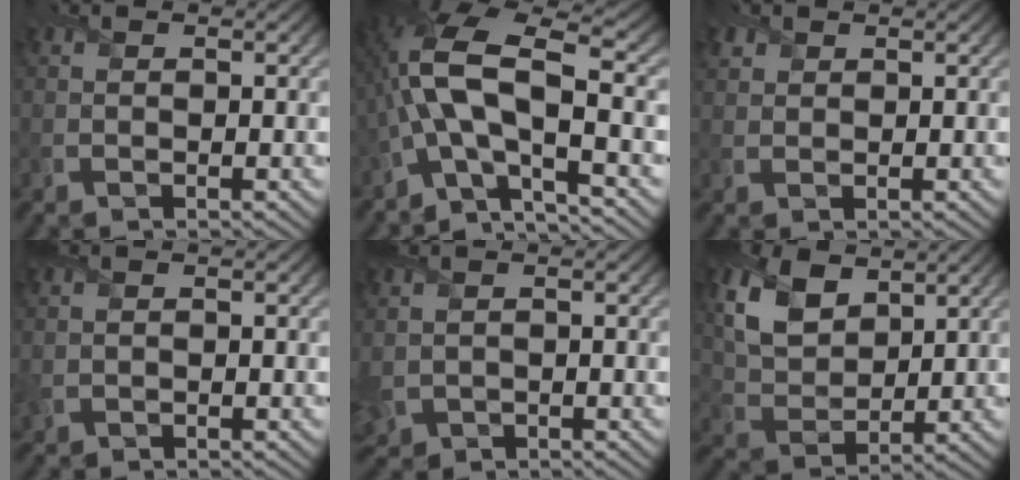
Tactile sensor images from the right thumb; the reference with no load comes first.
{"total": 13.3, "force": [-2.3, 5.0, 12.1], "torque": [-0.273, 0.010, -0.054]}
{"total": 1.5, "force": [1.1, 1.0, 0.1], "torque": [-0.005, 0.003, 0.025]}
{"total": 0.8, "force": [0.1, 0.6, 0.4], "torque": [-0.015, -0.002, 0.005]}
{"total": 2.8, "force": [-0.3, 2.2, 1.7], "torque": [-0.051, -0.014, 0.001]}
{"total": 8.8, "force": [4.5, 5.4, 5.3], "torque": [-0.142, 0.001, 0.085]}